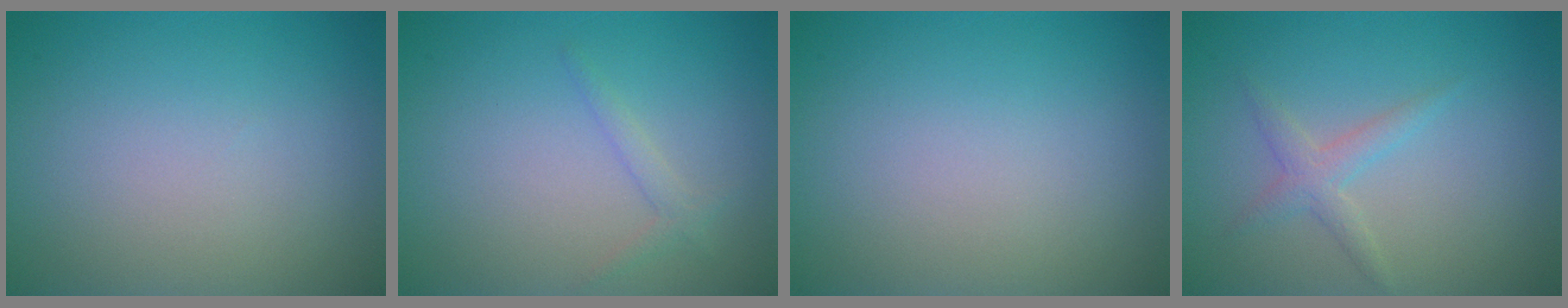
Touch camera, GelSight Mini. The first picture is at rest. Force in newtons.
{"total": 1.1, "press": 1.1, "slide": 0.1}
{"total": 0.0}
{"total": 1.8, "press": 1.8, "slide": 0.1}